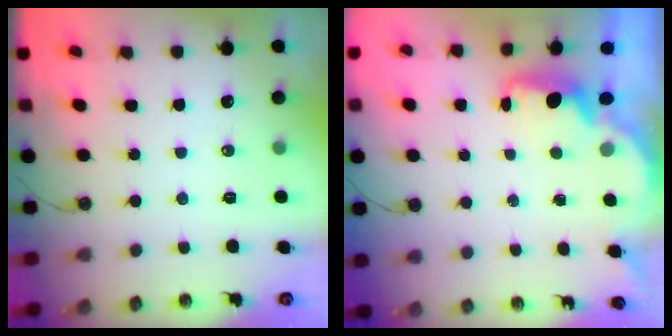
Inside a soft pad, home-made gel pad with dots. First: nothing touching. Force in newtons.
{"total": 1.7, "press": 1.5, "slide": 0.7}